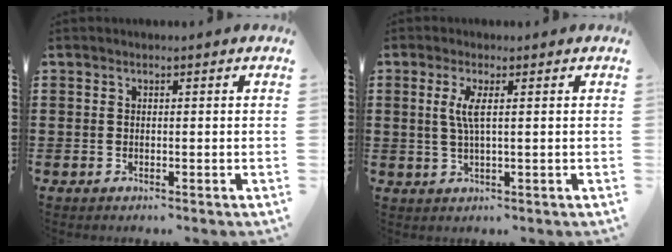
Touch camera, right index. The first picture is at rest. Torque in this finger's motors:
{"motor_torque": [0.33, -0.21, 0.33, 0.06]}